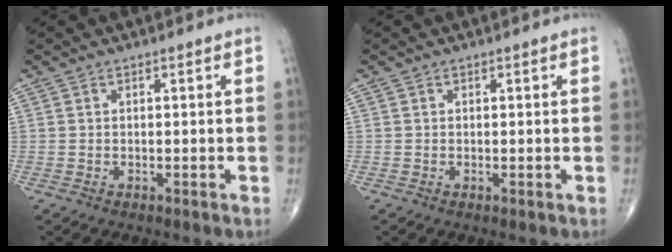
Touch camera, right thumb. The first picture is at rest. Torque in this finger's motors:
{"motor_torque": [0.01, 0.19, -0.08, -0.05, 0.03]}